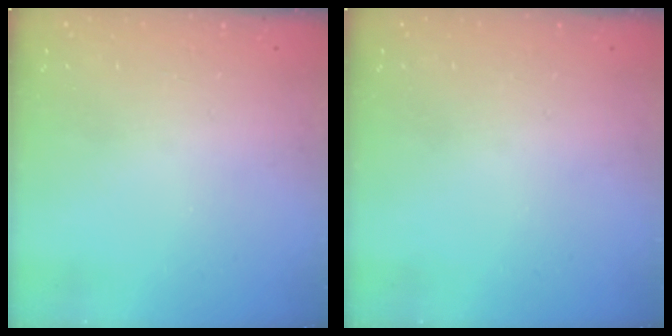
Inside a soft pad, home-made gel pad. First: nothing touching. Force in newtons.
{"total": 0.0}